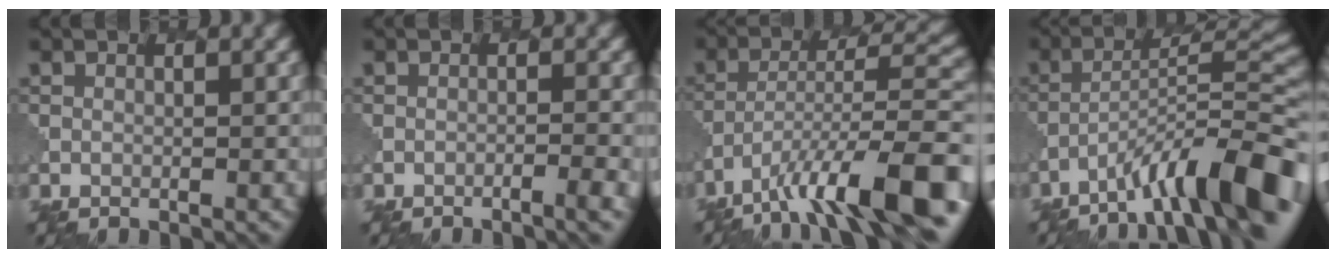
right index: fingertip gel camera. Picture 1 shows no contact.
{"total": 2.2, "force": [-1.4, 0.3, 1.7], "torque": [-0.017, 0.001, -0.029]}
{"total": 12.8, "force": [-8.1, 3.2, 9.4], "torque": [-0.146, 0.006, -0.140]}
{"total": 10.9, "force": [-7.0, 2.0, 8.1], "torque": [-0.118, 0.024, -0.110]}